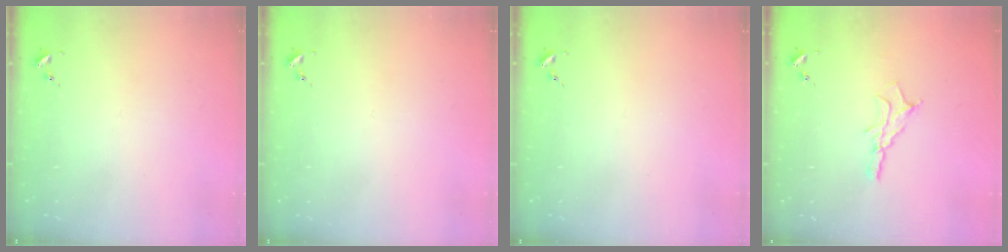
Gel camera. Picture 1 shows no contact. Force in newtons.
{"total": 0.0}
{"total": 0.0}
{"total": 8.7, "press": 8.6, "slide": 0.5}